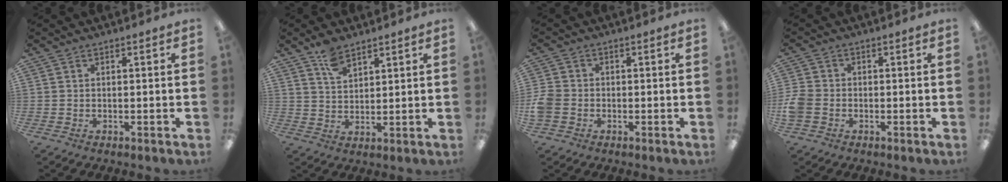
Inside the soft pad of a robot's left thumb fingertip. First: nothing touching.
{"total": 6.1, "force": [4.5, 2.9, 2.8], "torque": [-0.051, -0.018, 0.083]}
{"total": 4.6, "force": [-1.3, 3.8, 2.3], "torque": [-0.040, 0.012, -0.021]}
{"total": 4.9, "force": [-1.5, 3.8, 2.6], "torque": [-0.052, 0.010, -0.026]}